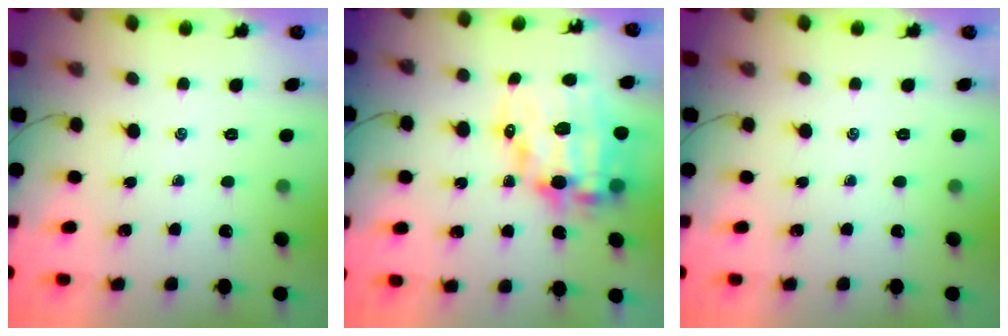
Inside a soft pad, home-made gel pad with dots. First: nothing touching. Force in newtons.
{"total": 15.5, "press": 15.1, "slide": 3.5}
{"total": 0.0}